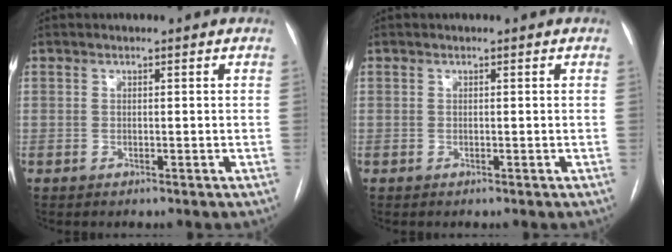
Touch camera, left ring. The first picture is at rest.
{"total": 0.0}